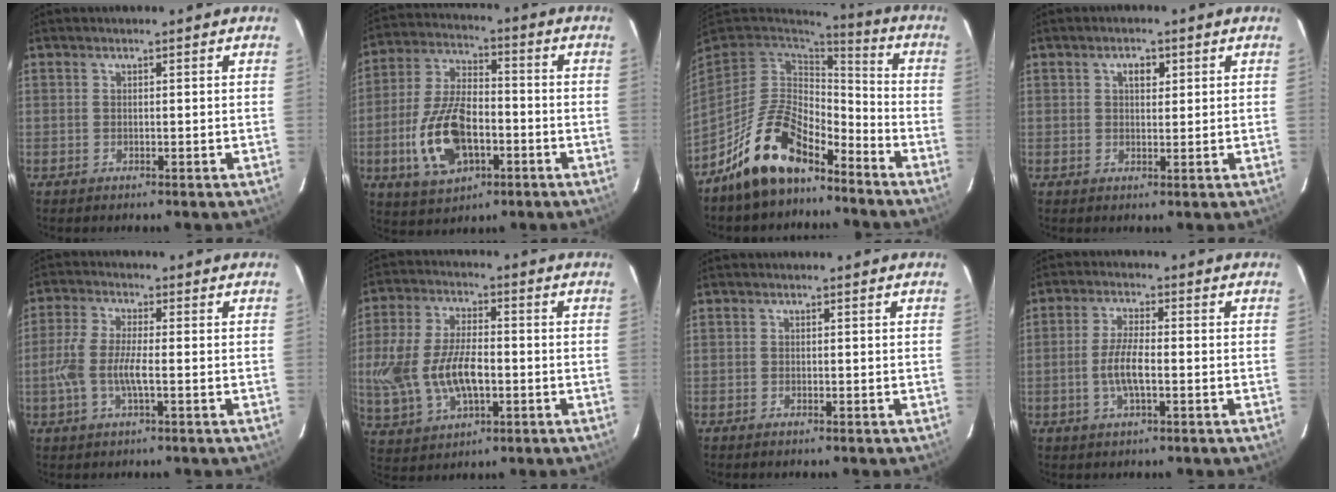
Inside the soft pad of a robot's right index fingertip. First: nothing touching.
{"total": 15.4, "force": [-4.8, 8.2, 12.0], "torque": [-0.256, 0.004, -0.079]}
{"total": 15.1, "force": [-10.4, 7.0, 8.4], "torque": [-0.181, 0.011, -0.180]}
{"total": 2.6, "force": [1.0, 1.6, 1.7], "torque": [-0.025, 0.009, 0.016]}
{"total": 7.2, "force": [-1.7, 1.8, 6.8], "torque": [-0.147, 0.000, -0.034]}
{"total": 15.6, "force": [-2.3, 8.4, 13.0], "torque": [-0.280, -0.001, -0.031]}
{"total": 0.6, "force": [-0.5, 0.2, 0.2], "torque": [-0.006, -0.001, -0.011]}
{"total": 5.8, "force": [-1.5, 1.5, 5.4], "torque": [-0.110, -0.001, -0.029]}